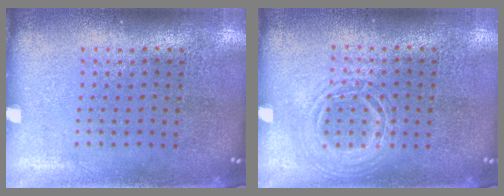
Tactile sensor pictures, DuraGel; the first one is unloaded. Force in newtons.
{"total": 1.1, "press": 1.0, "slide": 0.1}